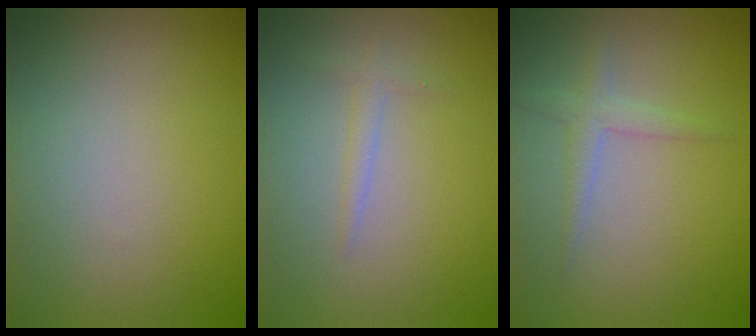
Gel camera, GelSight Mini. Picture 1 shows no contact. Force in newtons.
{"total": 1.1, "press": 1.1, "slide": 0.0}
{"total": 1.8, "press": 1.8, "slide": 0.0}